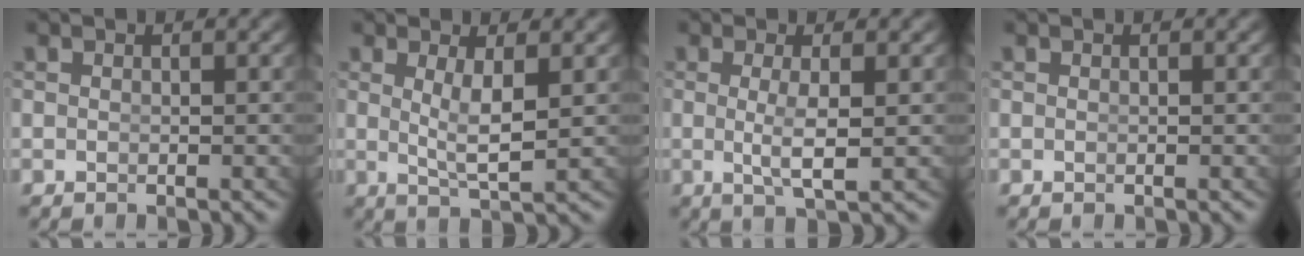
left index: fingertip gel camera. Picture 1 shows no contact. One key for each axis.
{"total": 3.0, "fx": 0.4, "fy": -0.3, "fz": 3.0, "tx": -0.056, "ty": -0.021, "tz": 0.023}
{"total": 3.0, "fx": -0.2, "fy": -0.2, "fz": 3.0, "tx": -0.060, "ty": -0.018, "tz": 0.009}
{"total": 0.0}